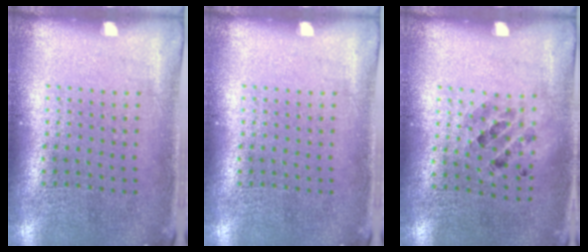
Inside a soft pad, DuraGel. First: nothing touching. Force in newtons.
{"total": 0.0}
{"total": 0.8, "press": 0.8, "slide": 0.1}